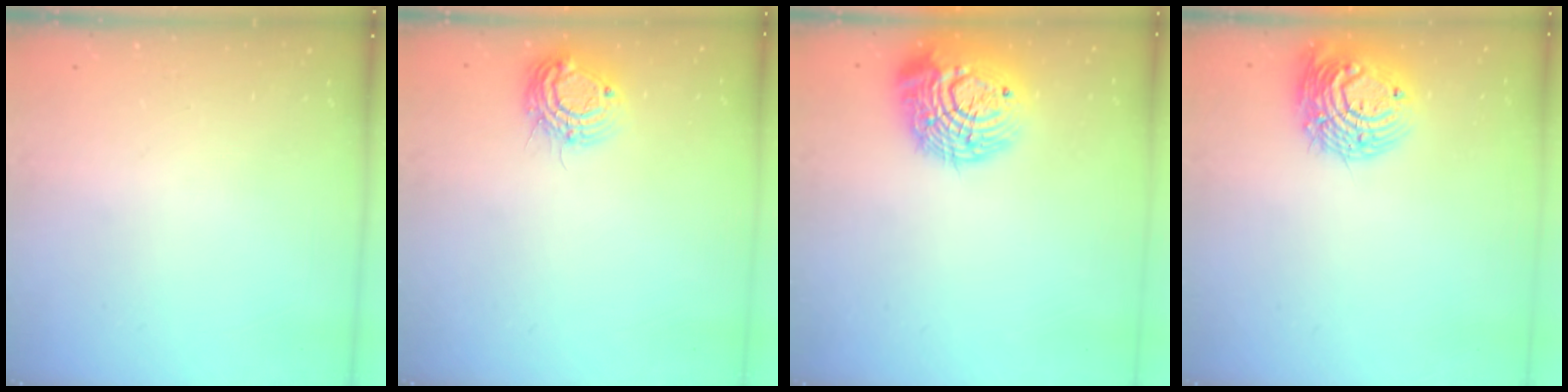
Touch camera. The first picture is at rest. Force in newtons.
{"total": 11.0, "press": 11.0, "slide": 1.0}
{"total": 18.8, "press": 18.7, "slide": 1.5}
{"total": 14.7, "press": 14.6, "slide": 1.4}